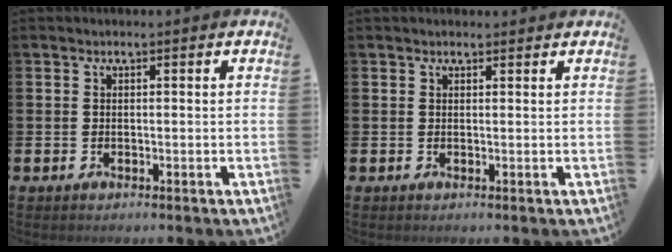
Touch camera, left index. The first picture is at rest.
{"total": 0.8, "force": [0.8, 0.3, 0.2], "torque": [0.007, -0.001, 0.012]}